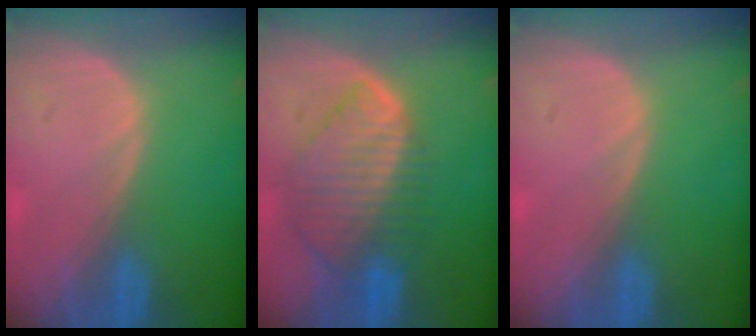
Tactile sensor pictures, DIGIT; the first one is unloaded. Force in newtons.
{"total": 9.3, "press": 8.0, "slide": 4.7}
{"total": 0.0}